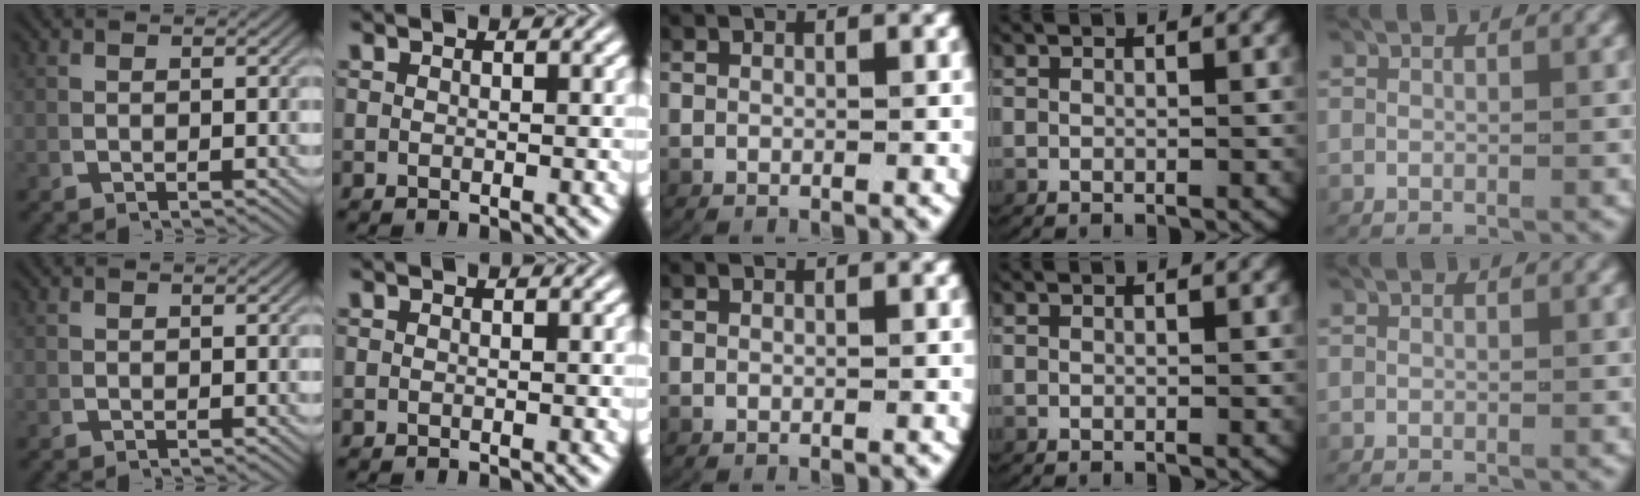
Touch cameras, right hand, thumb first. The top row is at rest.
{}